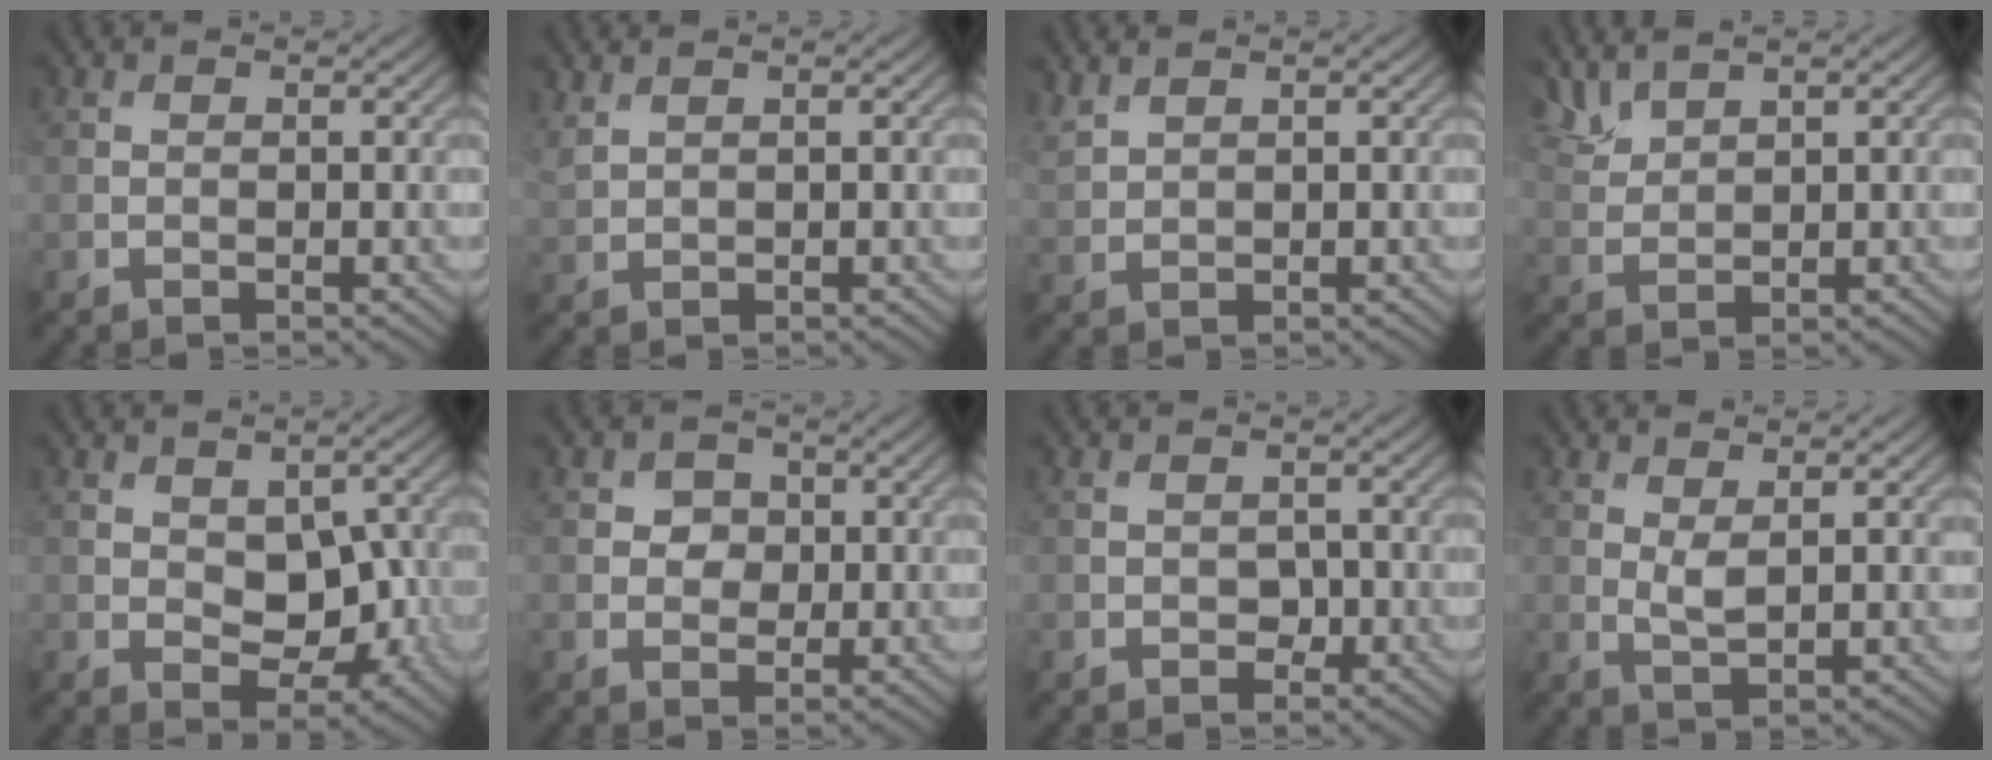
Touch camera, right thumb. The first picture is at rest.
{"total": 1.5, "force": [1.3, 0.5, 0.6], "torque": [-0.021, 0.004, 0.033]}
{"total": 1.9, "force": [1.8, 0.4, 0.6], "torque": [-0.020, 0.006, 0.047]}
{"total": 3.8, "force": [3.3, 0.9, 1.7], "torque": [-0.050, 0.011, 0.075]}
{"total": 6.3, "force": [0.0, 4.2, 4.8], "torque": [-0.076, -0.011, 0.006]}
{"total": 2.9, "force": [0.6, 2.5, 1.2], "torque": [-0.014, 0.000, -0.001]}
{"total": 1.4, "force": [-0.6, 1.1, 0.7], "torque": [-0.007, -0.004, -0.009]}
{"total": 2.6, "force": [1.1, 0.5, 2.2], "torque": [-0.046, -0.006, 0.025]}